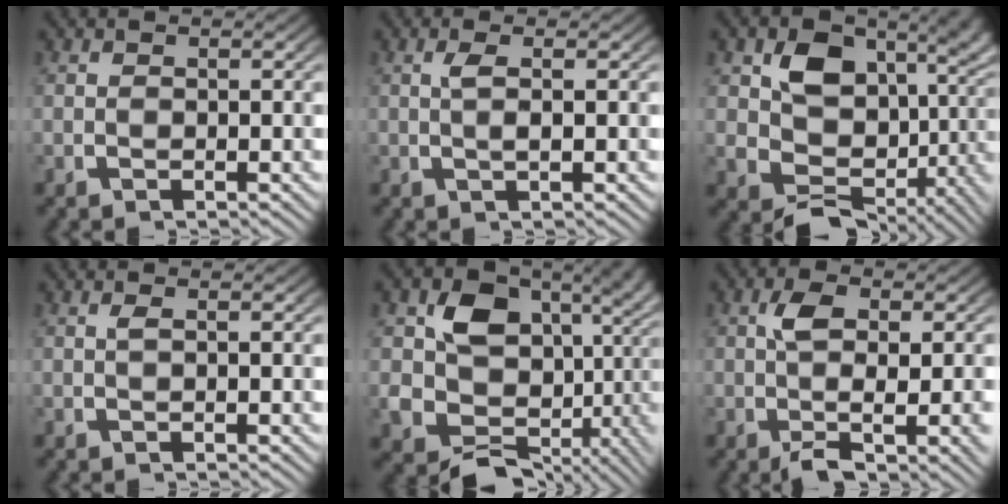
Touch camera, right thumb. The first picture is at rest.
{"total": 1.6, "force": [0.4, 0.2, 1.6], "torque": [-0.031, 0.002, 0.009]}
{"total": 11.5, "force": [-1.0, 8.8, 7.3], "torque": [-0.133, -0.051, 0.005]}
{"total": 0.6, "force": [0.1, -0.1, 0.5], "torque": [-0.013, 0.000, 0.007]}
{"total": 13.6, "force": [-1.3, 10.8, 8.2], "torque": [-0.166, -0.060, -0.002]}
{"total": 4.2, "force": [-0.2, 1.6, 3.8], "torque": [-0.068, -0.006, -0.002]}